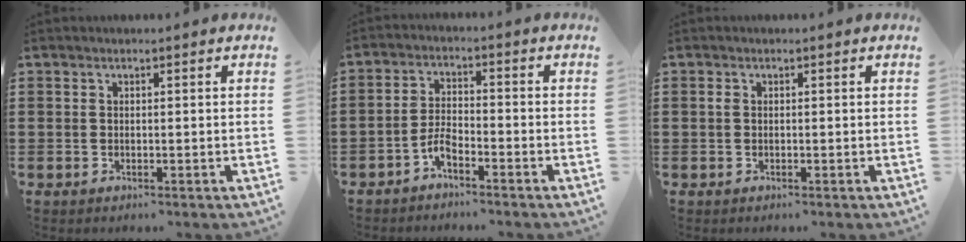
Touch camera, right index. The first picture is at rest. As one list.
[{"total": 3.4, "force": [-2.7, 0.9, 2.0], "torque": [-0.053, 0.001, -0.057]}, {"total": 0.7, "force": [0.0, 0.4, 0.5], "torque": [-0.013, 0.001, 0.000]}]